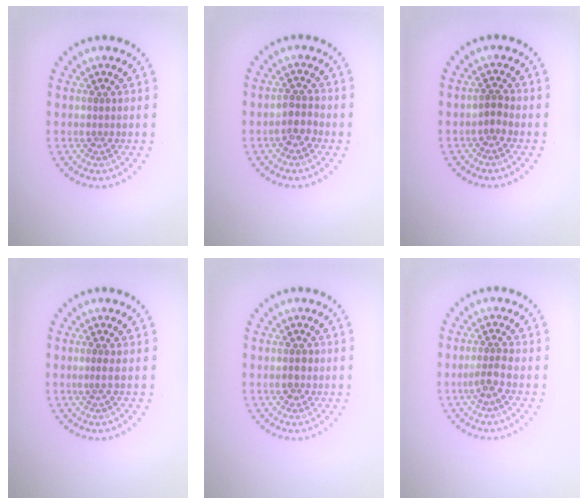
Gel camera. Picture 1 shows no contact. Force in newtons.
{"total": 2.0, "press": 1.8, "slide": 0.7}
{"total": 1.0, "press": 0.9, "slide": 0.4}
{"total": 0.5, "press": 0.1, "slide": 0.5}
{"total": 1.0, "press": 1.0, "slide": 0.1}
{"total": 1.7, "press": 1.2, "slide": 1.2}